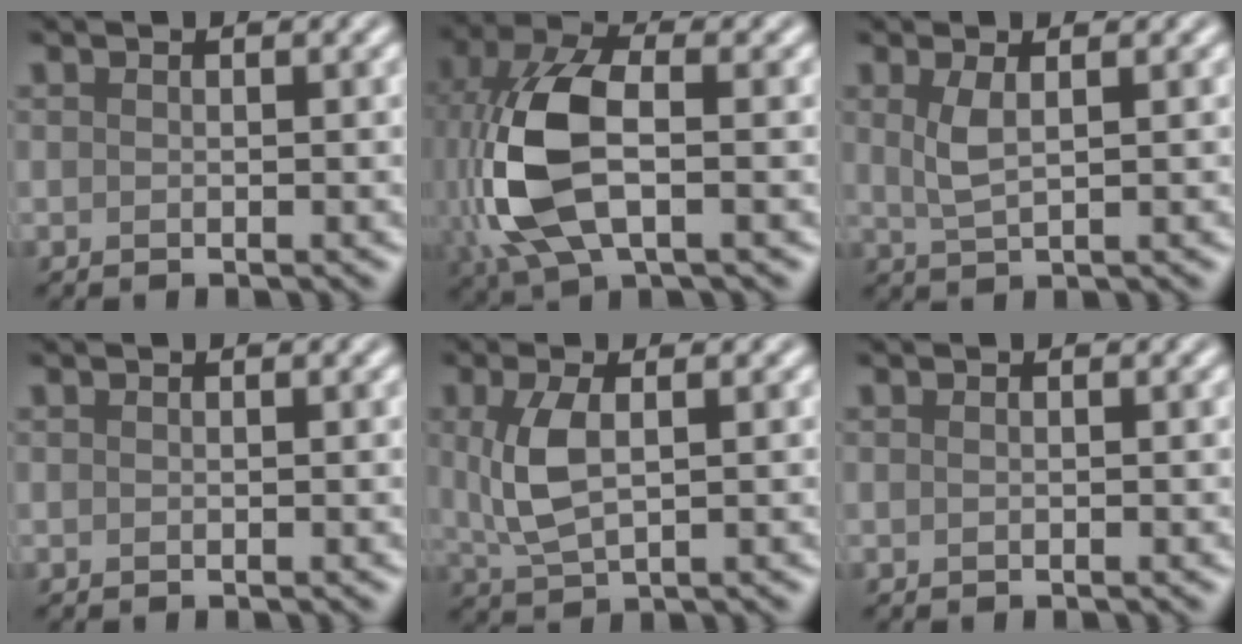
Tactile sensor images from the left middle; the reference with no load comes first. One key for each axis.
{"total": 9.7, "fx": -0.6, "fy": 5.0, "fz": 8.3, "tx": -0.200, "ty": 0.005, "tz": -0.011}
{"total": 2.3, "fx": 0.8, "fy": 0.7, "fz": 2.0, "tx": -0.045, "ty": 0.000, "tz": 0.018}
{"total": 0.0}
{"total": 4.2, "fx": 0.7, "fy": 1.9, "fz": 3.7, "tx": -0.089, "ty": 0.001, "tz": 0.017}
{"total": 0.0}